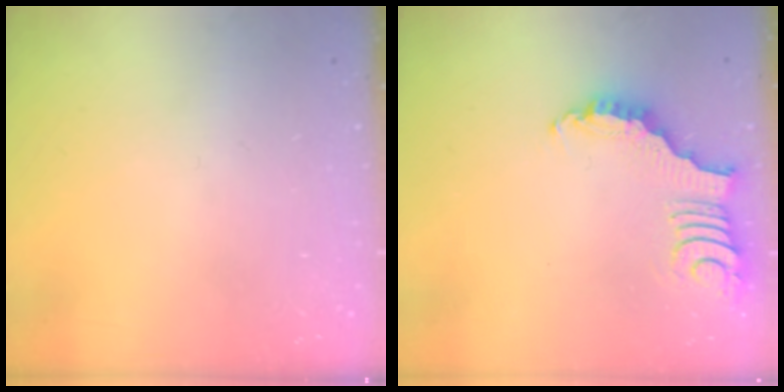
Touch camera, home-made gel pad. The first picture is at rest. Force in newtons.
{"total": 2.2, "press": 2.2, "slide": 0.3}